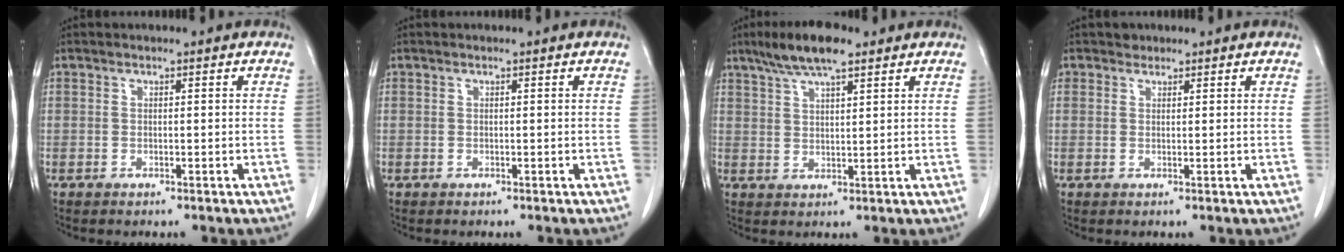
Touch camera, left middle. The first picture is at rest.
{"total": 0.0}
{"total": 7.2, "force": [5.2, 1.3, 4.8], "torque": [-0.097, 0.014, 0.093]}
{"total": 1.1, "force": [0.8, 0.8, -0.1], "torque": [0.004, 0.000, 0.009]}